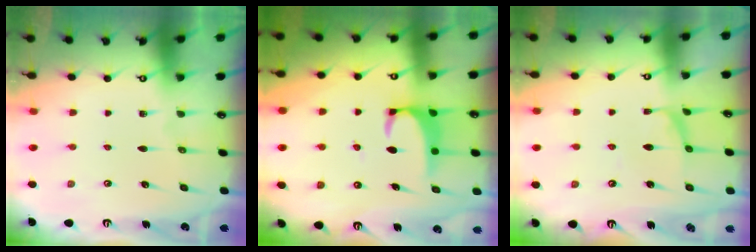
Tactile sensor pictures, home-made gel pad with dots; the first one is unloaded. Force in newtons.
{"total": 2.0, "press": 2.0, "slide": 0.3}
{"total": 2.8, "press": 2.7, "slide": 0.7}